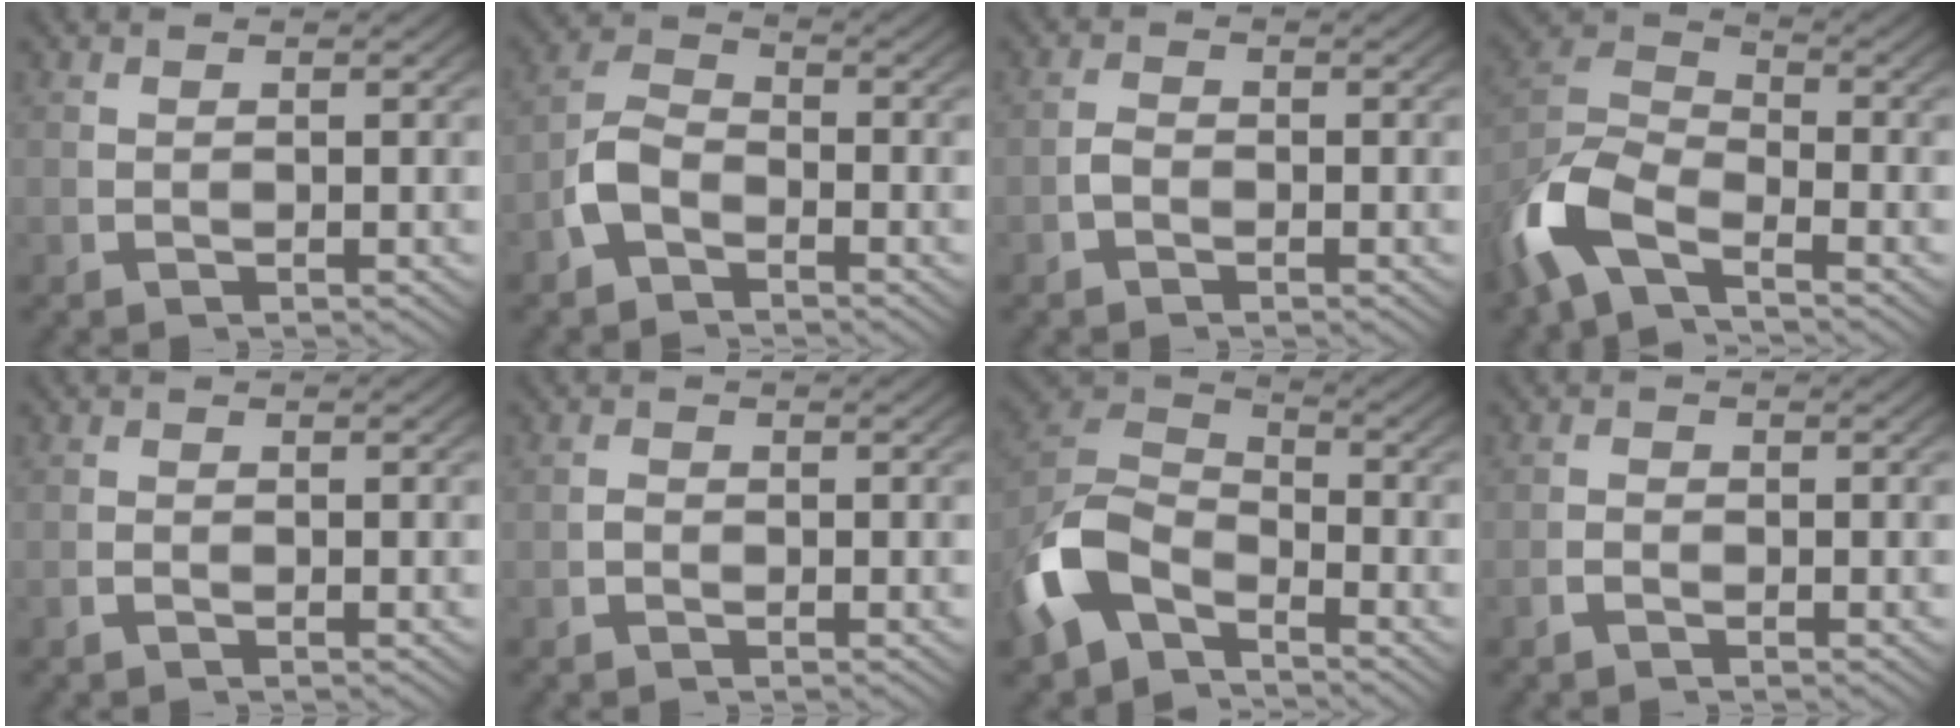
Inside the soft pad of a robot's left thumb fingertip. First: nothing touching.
{"total": 4.7, "force": [-1.7, 3.6, 2.4], "torque": [-0.056, -0.006, -0.034]}
{"total": 0.9, "force": [-0.8, 0.4, 0.2], "torque": [-0.007, 0.001, -0.020]}
{"total": 8.0, "force": [-2.4, 5.5, 5.3], "torque": [-0.119, -0.005, -0.051]}
{"total": 0.6, "force": [-0.5, -0.2, -0.2], "torque": [0.006, 0.001, -0.015]}
{"total": 0.6, "force": [-0.5, 0.3, 0.0], "torque": [-0.001, 0.000, -0.014]}
{"total": 9.4, "force": [-2.2, 6.9, 6.0], "torque": [-0.150, -0.022, -0.037]}
{"total": 0.9, "force": [-0.8, -0.1, -0.2], "torque": [0.010, 0.004, -0.024]}